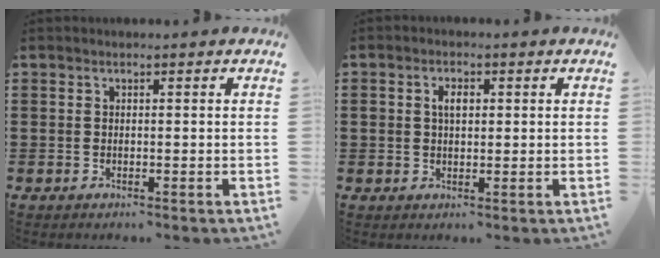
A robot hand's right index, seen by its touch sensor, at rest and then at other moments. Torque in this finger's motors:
{"motor_torque": [0.16, -0.15, 0.11, 0.08]}